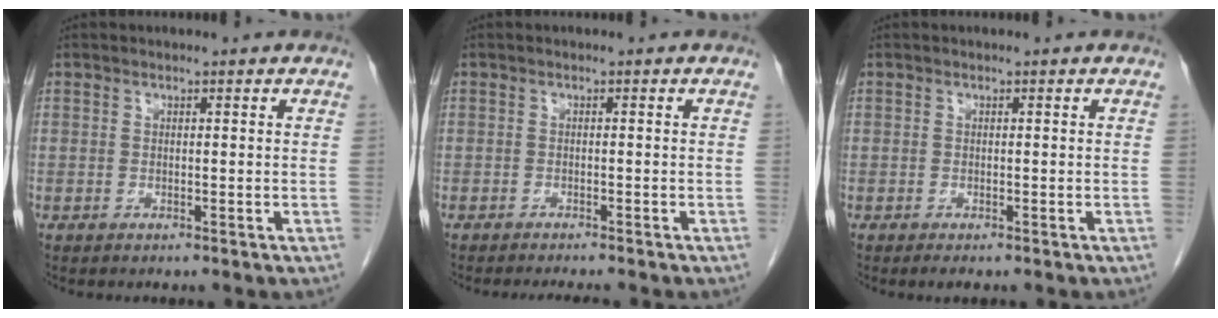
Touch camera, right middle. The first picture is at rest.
{"total": 4.6, "force": [-4.1, 0.7, 2.0], "torque": [-0.021, -0.006, -0.055]}
{"total": 1.0, "force": [-0.7, 0.2, 0.6], "torque": [-0.012, -0.004, -0.007]}